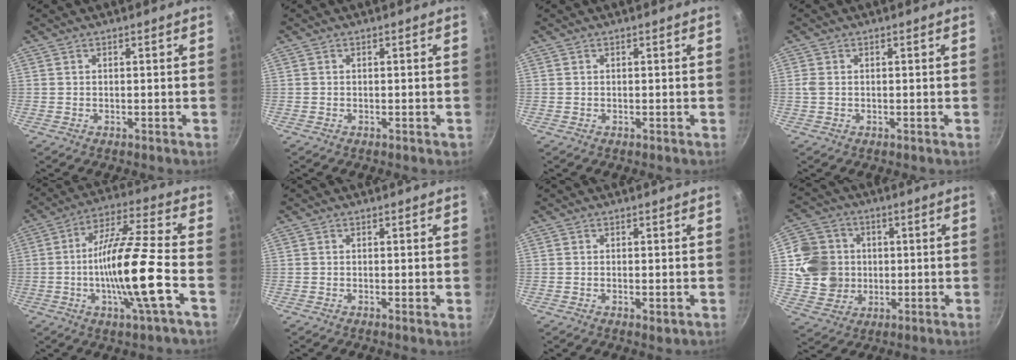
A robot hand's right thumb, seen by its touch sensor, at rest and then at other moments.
{"total": 0.5, "force": [-0.2, 0.4, 0.3], "torque": [-0.001, 0.002, -0.005]}
{"total": 0.0}
{"total": 1.4, "force": [0.0, 1.0, 1.0], "torque": [-0.022, 0.001, 0.000]}
{"total": 16.7, "force": [-4.3, 1.8, 16.0], "torque": [-0.274, 0.026, -0.088]}
{"total": 1.0, "force": [0.0, 0.1, 1.0], "torque": [-0.015, -0.004, -0.004]}
{"total": 2.0, "force": [-0.5, 0.8, 1.7], "torque": [-0.029, -0.006, -0.007]}
{"total": 12.1, "force": [1.0, 11.2, 4.4], "torque": [-0.052, 0.007, 0.022]}